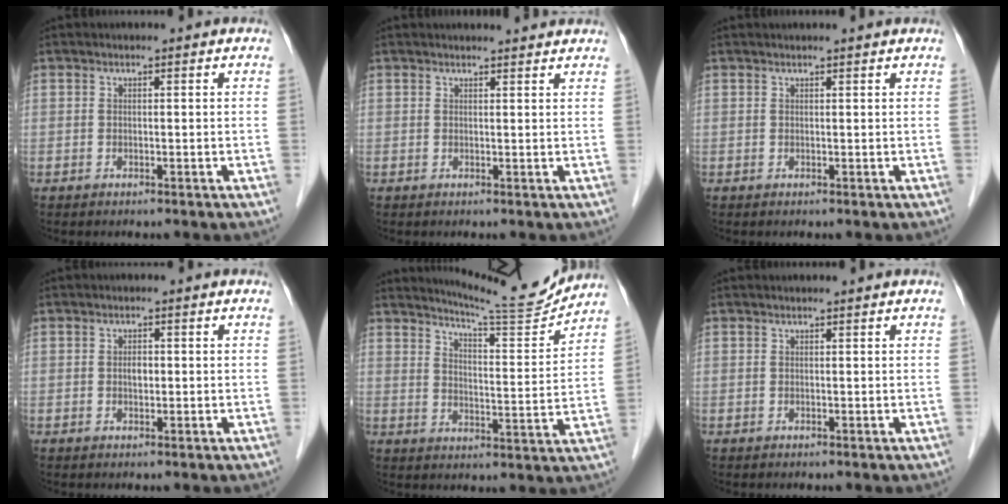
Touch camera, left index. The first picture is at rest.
{"total": 4.5, "force": [4.4, 0.4, 1.0], "torque": [-0.016, 0.014, 0.045]}
{"total": 2.7, "force": [2.5, -0.1, 1.0], "torque": [-0.013, 0.018, 0.031]}
{"total": 1.4, "force": [-0.1, 0.8, 1.1], "torque": [-0.019, 0.002, -0.001]}
{"total": 11.5, "force": [11.3, -0.9, 2.2], "torque": [-0.040, -0.030, 0.160]}
{"total": 0.6, "force": [0.5, -0.1, 0.2], "torque": [-0.004, 0.003, 0.011]}